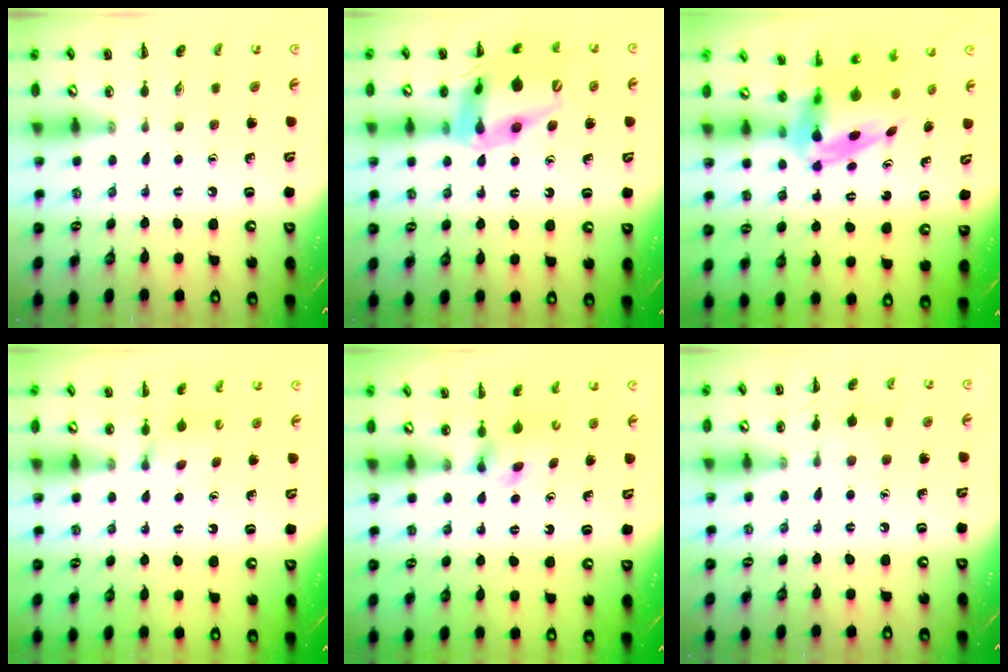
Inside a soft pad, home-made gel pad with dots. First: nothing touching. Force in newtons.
{"total": 20.0, "press": 19.8, "slide": 2.7}
{"total": 5.8, "press": 5.6, "slide": 1.7}
{"total": 2.7, "press": 2.4, "slide": 1.2}
{"total": 2.9, "press": 2.6, "slide": 1.3}
{"total": 7.3, "press": 7.0, "slide": 2.1}